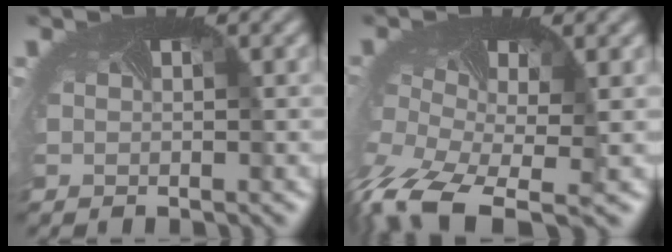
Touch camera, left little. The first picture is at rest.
{"total": 10.1, "force": [-6.7, 4.5, 6.0], "torque": [-0.171, -0.057, -0.117]}